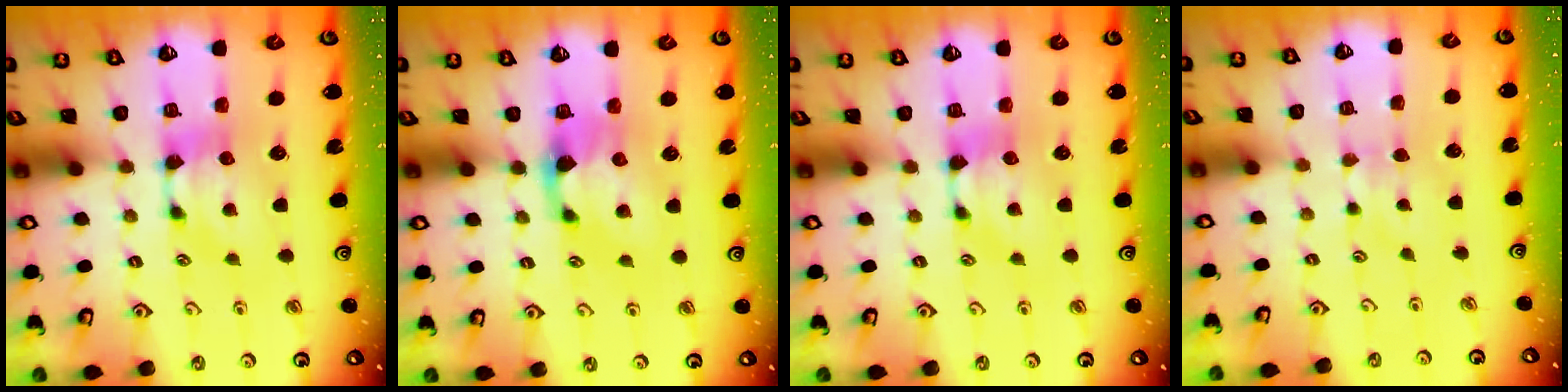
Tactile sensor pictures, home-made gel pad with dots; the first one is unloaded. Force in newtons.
{"total": 1.4, "press": 0.9, "slide": 1.0}
{"total": 0.6, "press": 0.2, "slide": 0.6}
{"total": 2.4, "press": 2.3, "slide": 0.5}